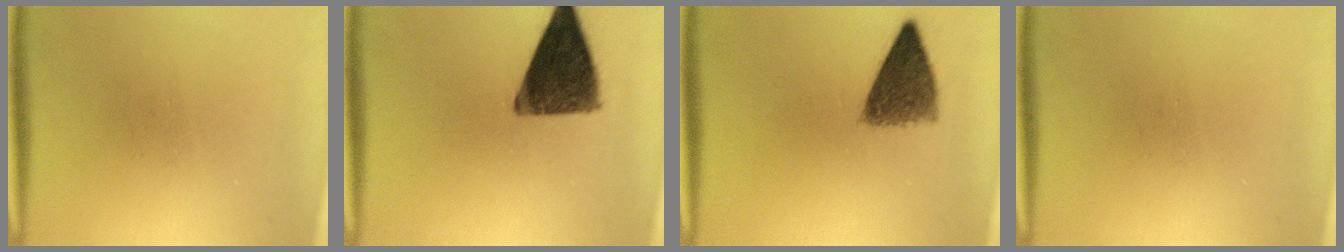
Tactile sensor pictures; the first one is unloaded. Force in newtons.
{"total": 12.8}
{"total": 6.8}
{"total": 0.0}